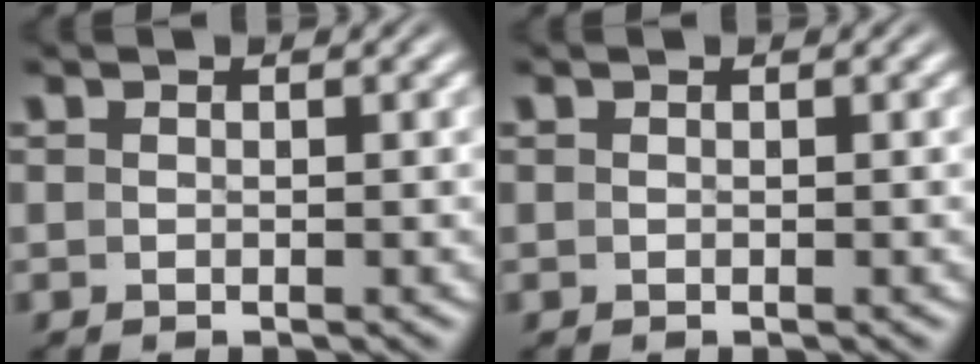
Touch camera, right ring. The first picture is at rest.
{"total": 0.0}